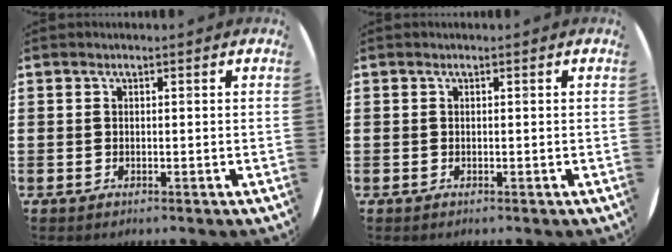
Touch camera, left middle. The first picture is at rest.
{"total": 0.0}